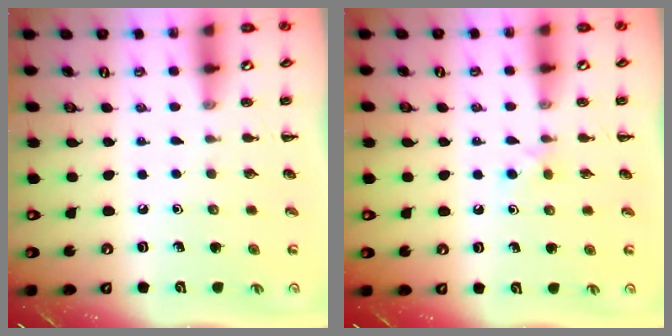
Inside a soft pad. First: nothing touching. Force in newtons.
{"total": 2.8, "press": 2.6, "slide": 1.2}